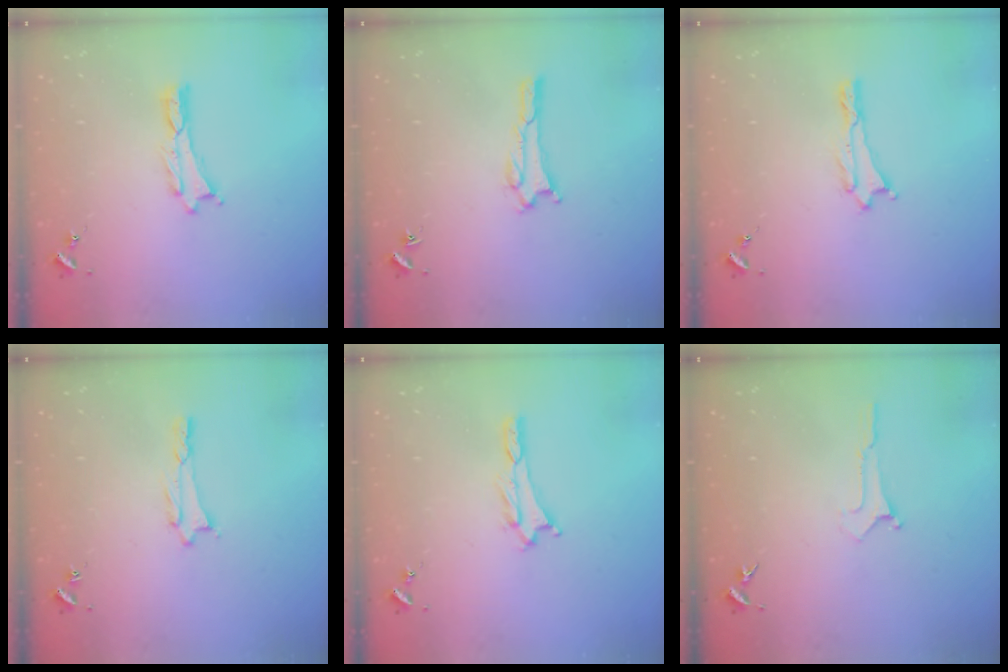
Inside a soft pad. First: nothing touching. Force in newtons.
{"total": 1.5, "press": 1.5, "slide": 0.2}
{"total": 0.0}
{"total": 0.8, "press": 0.8, "slide": 0.1}
{"total": 0.7, "press": 0.7, "slide": 0.2}
{"total": 0.0}